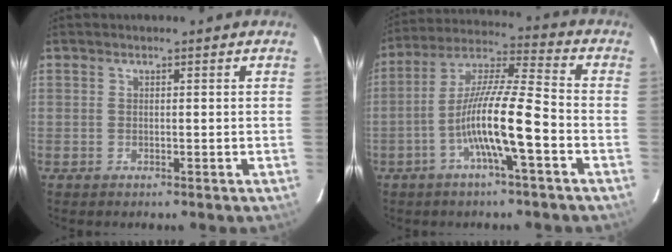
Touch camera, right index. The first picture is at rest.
{"total": 12.6, "force": [-4.3, 0.5, 11.8], "torque": [-0.224, 0.011, -0.081]}